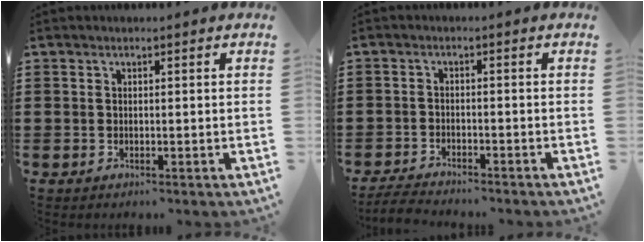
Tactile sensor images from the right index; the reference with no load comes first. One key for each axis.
{"total": 3.3, "fx": -3.3, "fy": 0.1, "fz": 0.4, "tx": -0.022, "ty": -0.005, "tz": -0.072}